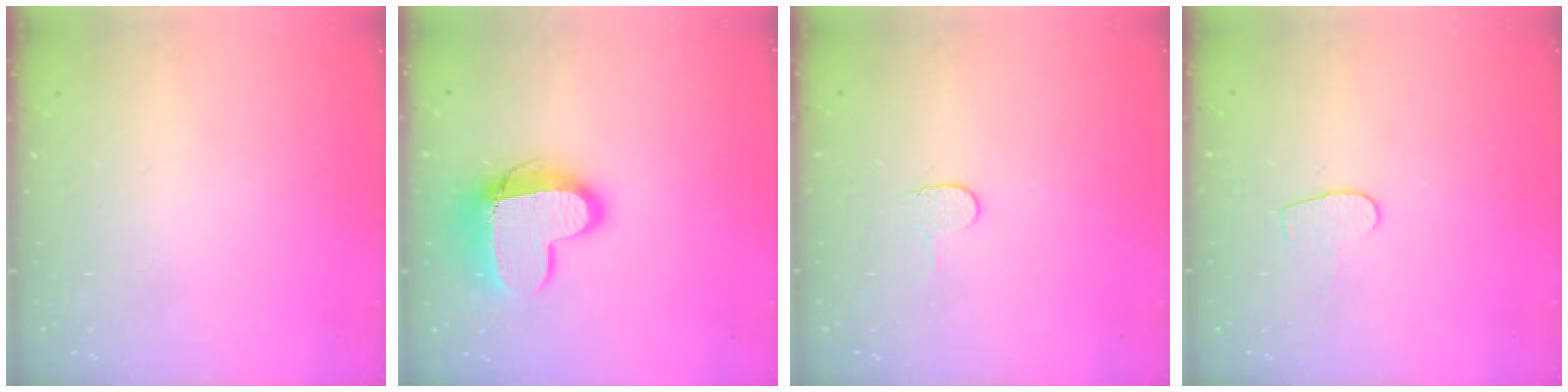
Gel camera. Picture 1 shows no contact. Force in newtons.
{"total": 14.4, "press": 14.4, "slide": 1.0}
{"total": 4.1, "press": 4.1, "slide": 0.4}
{"total": 5.4, "press": 5.4, "slide": 0.6}